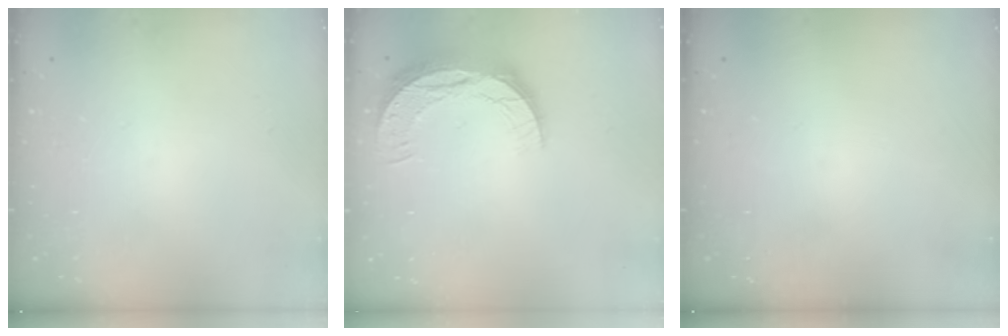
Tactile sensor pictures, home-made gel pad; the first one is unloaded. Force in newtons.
{"total": 10.4, "press": 10.4, "slide": 0.6}
{"total": 0.0}